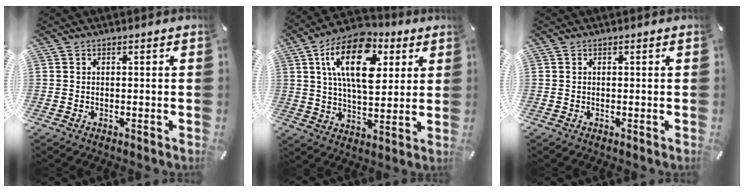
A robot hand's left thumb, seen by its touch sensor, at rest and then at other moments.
{"total": 18.5, "force": [7.0, 10.2, 13.8], "torque": [-0.238, -0.006, 0.117]}
{"total": 0.0}